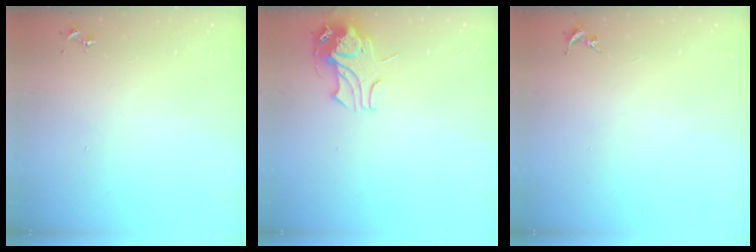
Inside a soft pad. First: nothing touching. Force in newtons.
{"total": 11.0, "press": 10.9, "slide": 1.1}
{"total": 0.0}